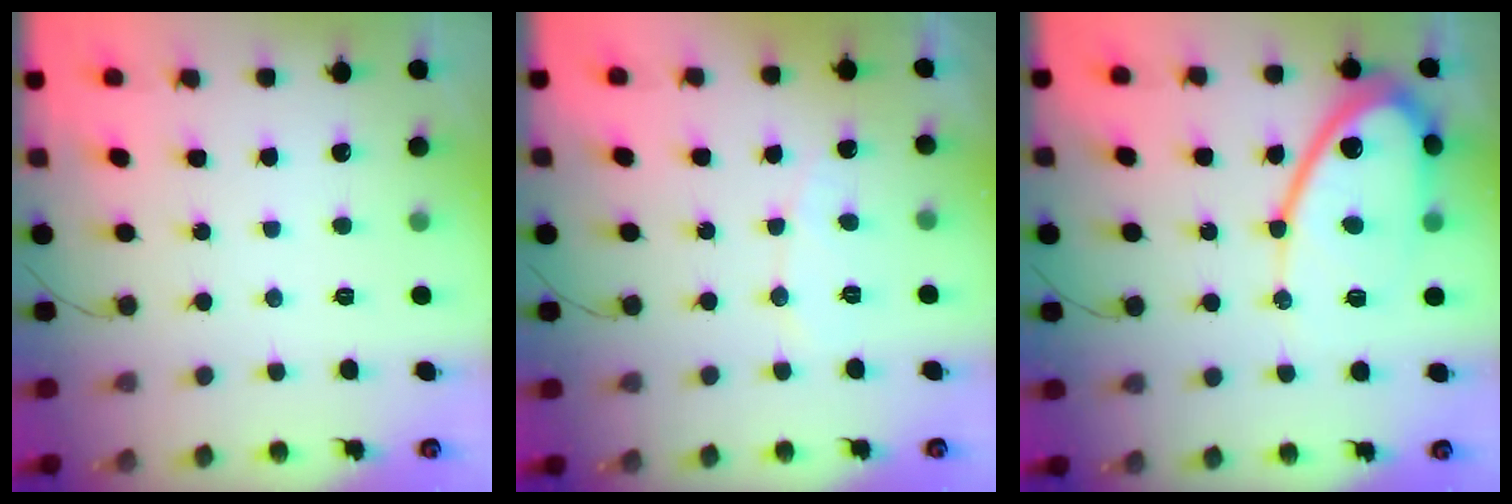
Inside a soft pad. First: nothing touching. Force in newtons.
{"total": 4.7, "press": 4.7, "slide": 0.3}
{"total": 14.6, "press": 14.6, "slide": 1.1}